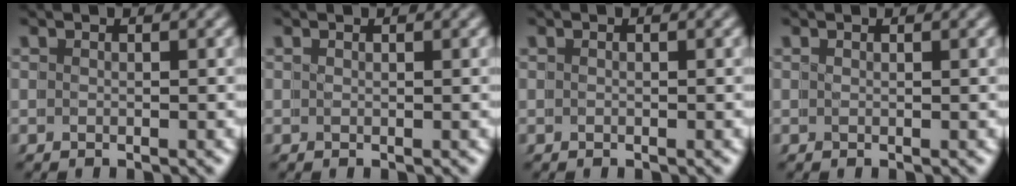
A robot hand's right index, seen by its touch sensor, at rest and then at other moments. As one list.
[{"total": 0.9, "force": [0.4, -0.1, -0.8], "torque": [0.009, 0.000, 0.005]}, {"total": 0.0}, {"total": 1.1, "force": [0.3, -0.4, -0.9], "torque": [0.009, -0.001, 0.005]}]